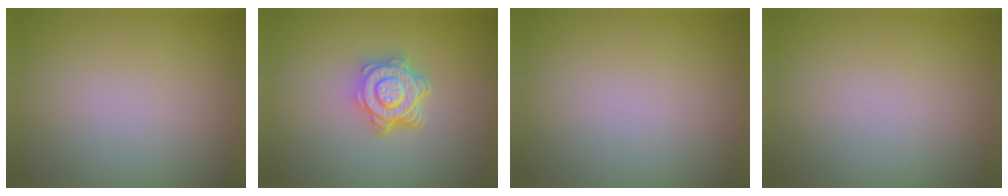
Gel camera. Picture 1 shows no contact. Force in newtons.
{"total": 4.9, "press": 3.7, "slide": 3.2}
{"total": 0.0}
{"total": 0.0}